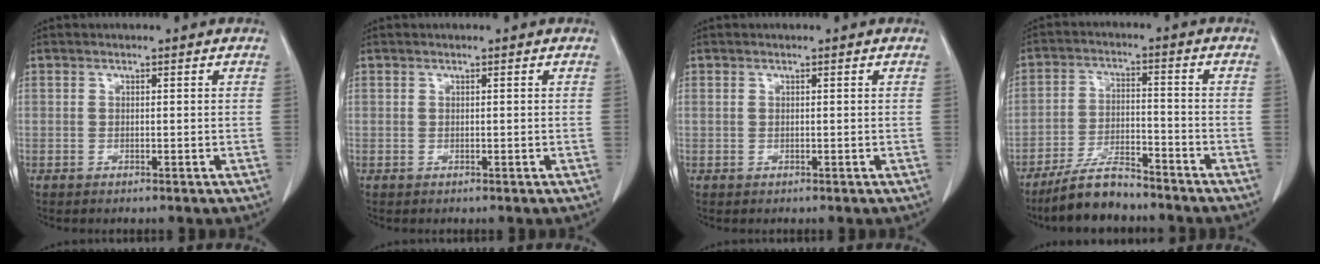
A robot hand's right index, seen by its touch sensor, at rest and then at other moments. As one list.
[{"total": 0.0}, {"total": 0.0}, {"total": 7.9, "force": [-6.9, 2.0, 3.3], "torque": [-0.065, -0.010, -0.126]}]